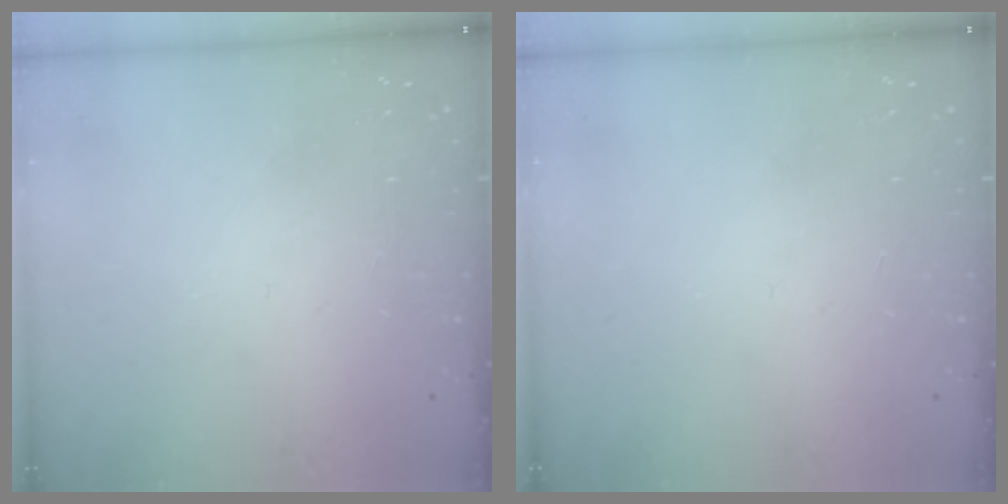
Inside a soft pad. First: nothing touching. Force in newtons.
{"total": 0.0}